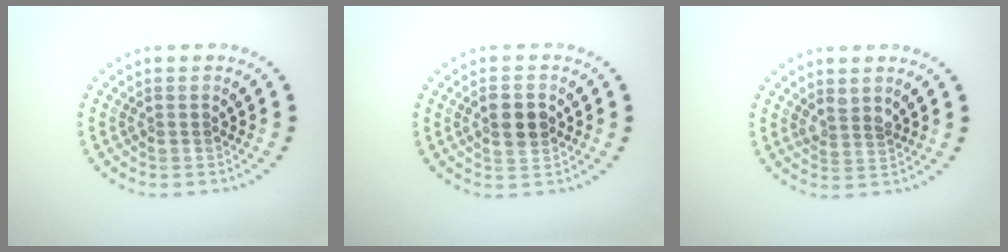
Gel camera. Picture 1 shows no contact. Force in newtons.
{"total": 2.9, "press": 2.9, "slide": 0.1}
{"total": 1.5, "press": 1.2, "slide": 0.9}